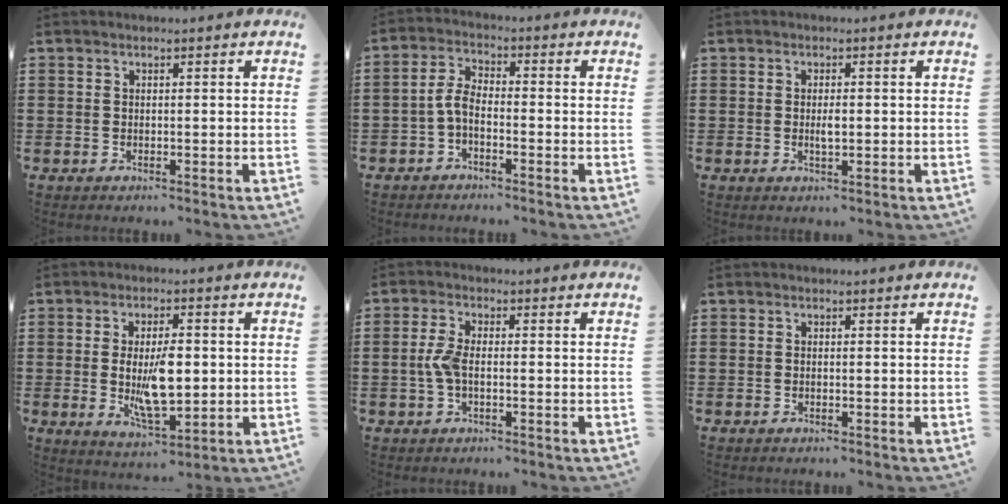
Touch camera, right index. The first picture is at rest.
{"total": 3.6, "force": [-1.7, 1.5, 2.8], "torque": [-0.073, 0.004, -0.039]}
{"total": 1.9, "force": [0.0, 0.7, 1.7], "torque": [-0.034, 0.001, -0.001]}
{"total": 7.9, "force": [-0.2, 3.3, 7.2], "torque": [-0.135, -0.007, -0.011]}
{"total": 4.2, "force": [-0.7, 1.8, 3.8], "torque": [-0.098, -0.005, -0.020]}
{"total": 0.0}